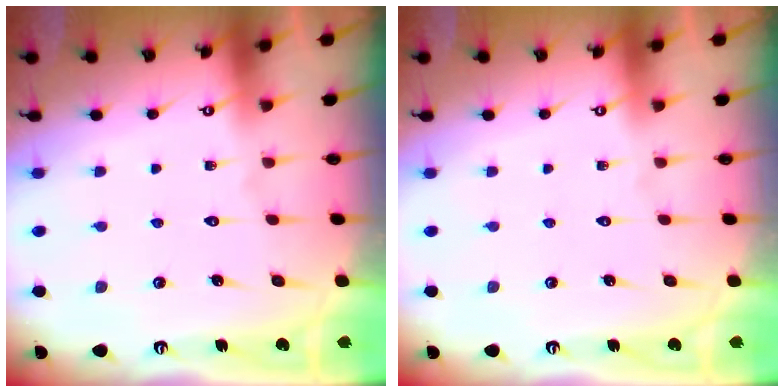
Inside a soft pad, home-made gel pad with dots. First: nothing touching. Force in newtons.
{"total": 0.0}